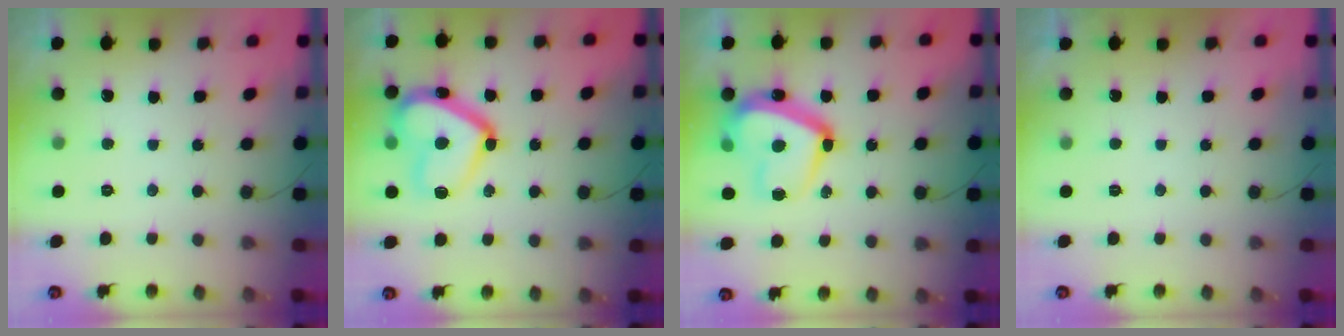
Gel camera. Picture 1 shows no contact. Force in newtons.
{"total": 18.5, "press": 18.4, "slide": 1.4}
{"total": 19.1, "press": 19.1, "slide": 1.7}
{"total": 2.3, "press": 2.3, "slide": 0.4}